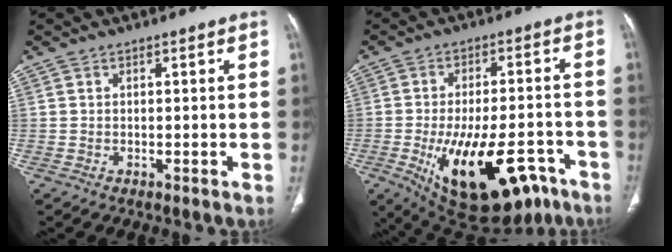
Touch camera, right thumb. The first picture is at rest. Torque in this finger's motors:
{"motor_torque": [2.79, 2.23, 1.35, -1.41, 0.54]}